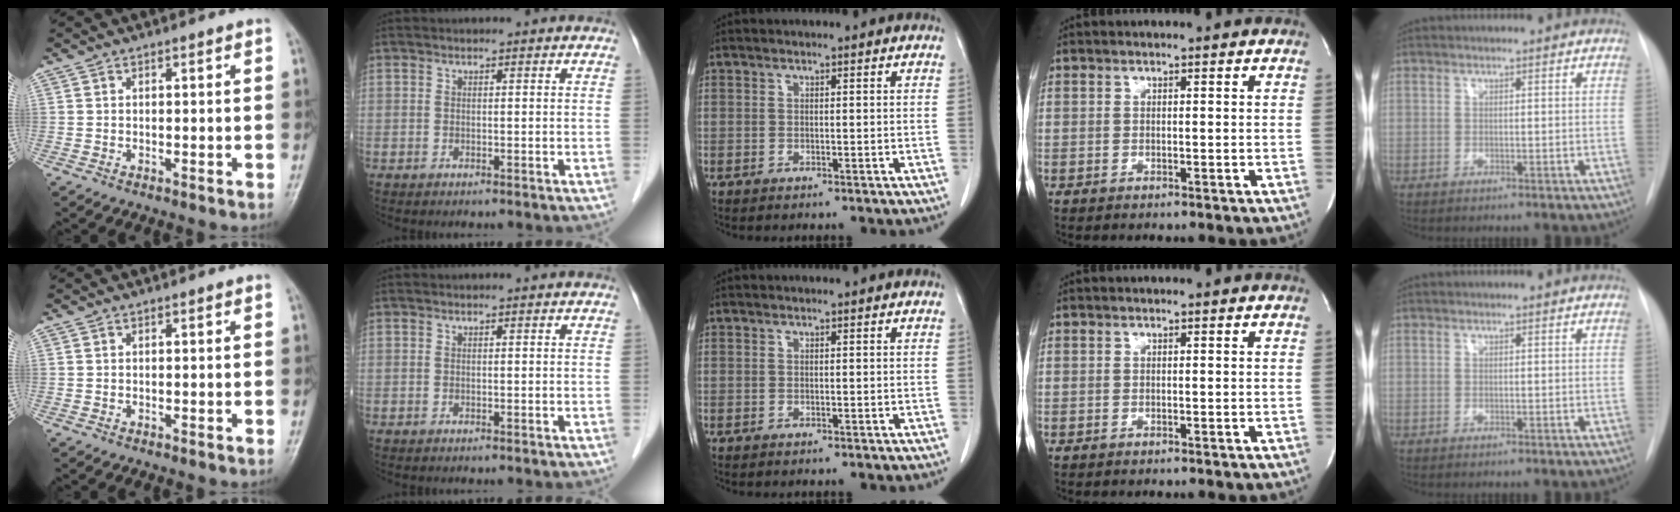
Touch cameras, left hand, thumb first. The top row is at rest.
{}